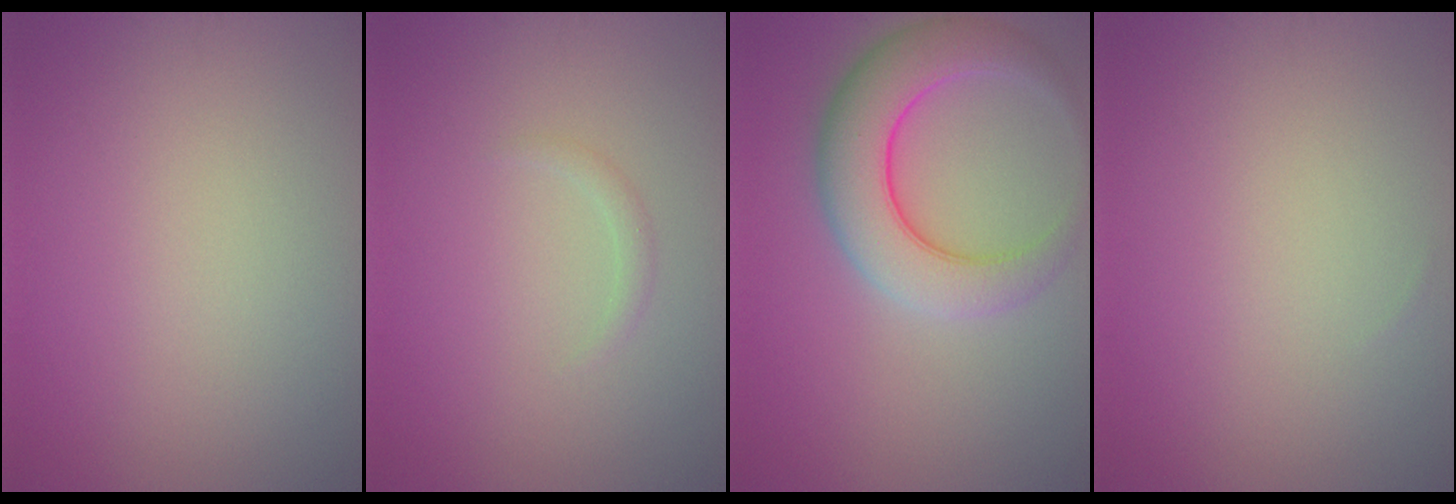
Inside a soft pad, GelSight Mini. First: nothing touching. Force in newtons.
{"total": 0.8, "press": 0.8, "slide": 0.1}
{"total": 6.9, "press": 6.9, "slide": 0.4}
{"total": 0.0}